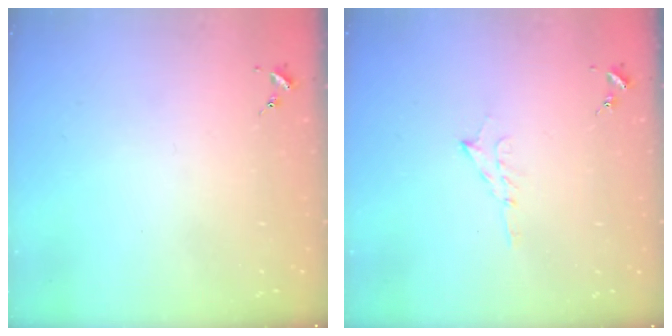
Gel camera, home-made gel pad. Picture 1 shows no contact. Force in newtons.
{"total": 6.0, "press": 5.9, "slide": 0.7}